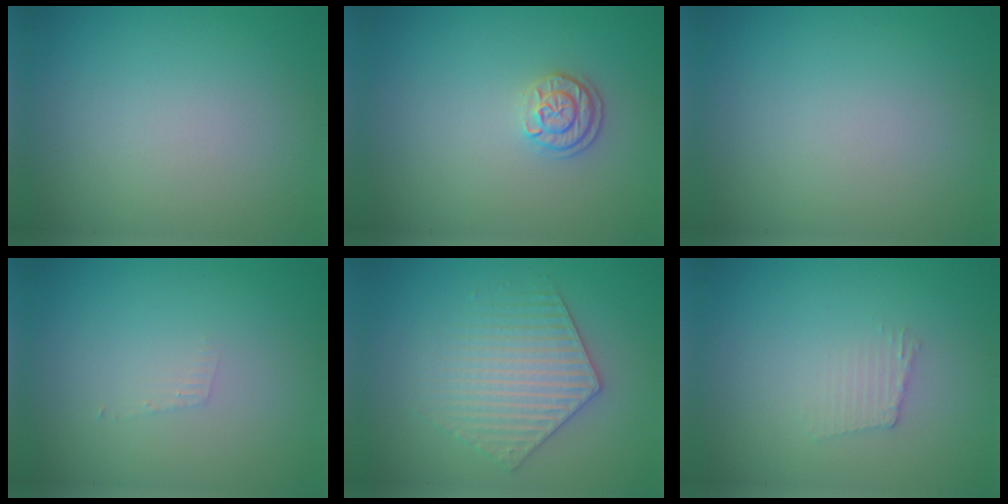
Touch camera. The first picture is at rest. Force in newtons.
{"total": 1.8, "press": 1.5, "slide": 0.9}
{"total": 0.0}
{"total": 0.7, "press": 0.7, "slide": 0.1}
{"total": 3.6, "press": 3.5, "slide": 0.5}
{"total": 1.2, "press": 1.2, "slide": 0.2}